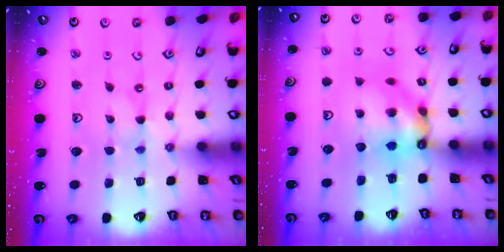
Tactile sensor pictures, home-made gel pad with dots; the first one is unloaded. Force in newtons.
{"total": 8.5, "press": 8.5, "slide": 0.8}